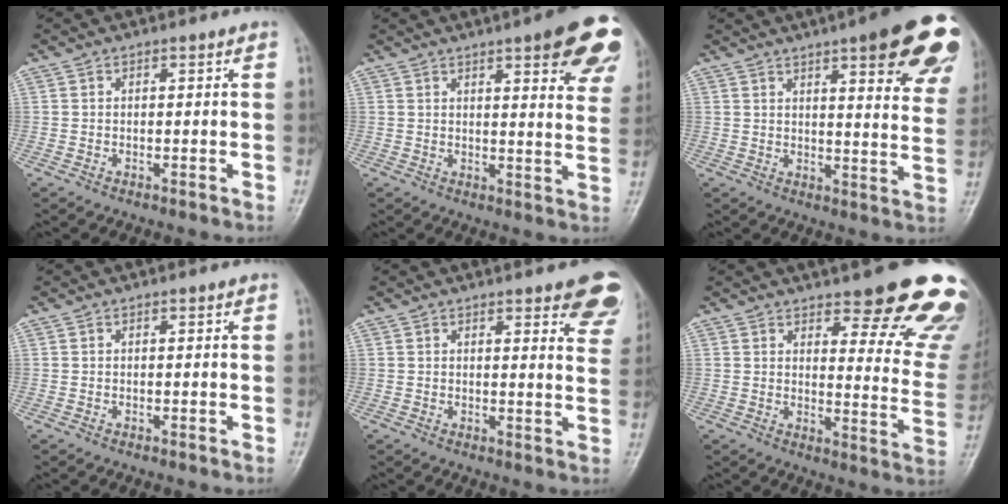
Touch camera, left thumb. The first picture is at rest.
{"total": 15.0, "force": [8.2, 4.1, 11.9], "torque": [-0.112, -0.029, 0.093]}
{"total": 20.4, "force": [11.4, 5.1, 16.1], "torque": [-0.170, -0.032, 0.132]}
{"total": 0.0}
{"total": 9.7, "force": [6.8, 3.2, 6.2], "torque": [-0.034, -0.029, 0.068]}
{"total": 19.1, "force": [14.0, 5.7, 11.6], "torque": [-0.090, -0.087, 0.164]}